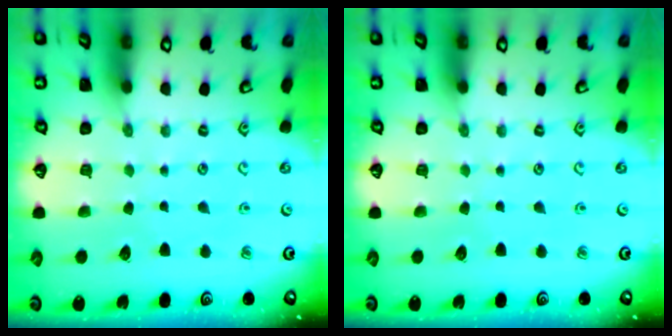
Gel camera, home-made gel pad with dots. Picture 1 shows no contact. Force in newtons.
{"total": 0.0}